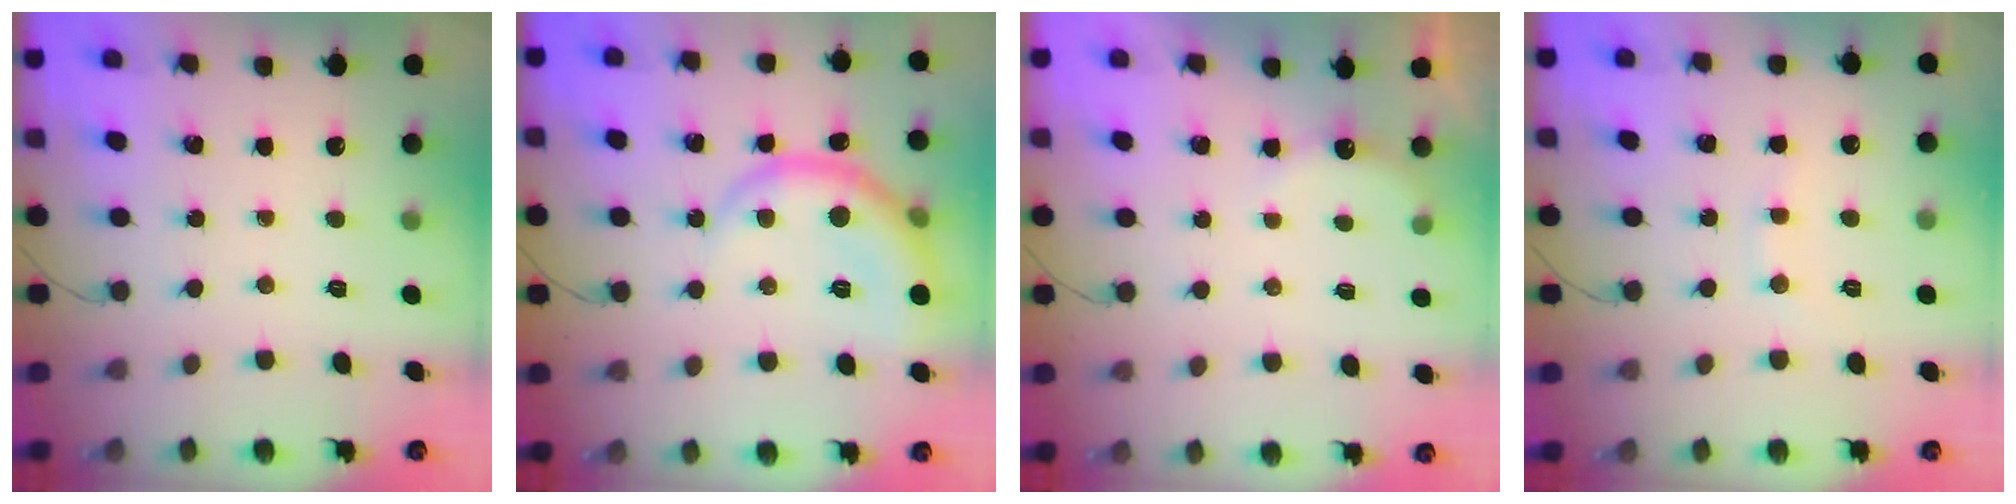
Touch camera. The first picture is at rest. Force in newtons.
{"total": 9.9, "press": 9.8, "slide": 1.0}
{"total": 4.6, "press": 4.5, "slide": 1.0}
{"total": 6.3, "press": 6.2, "slide": 1.4}